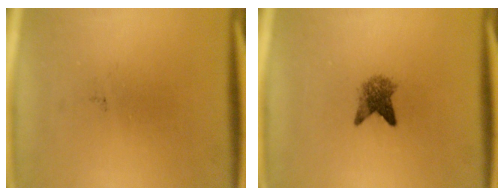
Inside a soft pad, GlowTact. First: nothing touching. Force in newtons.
{"total": 3.2}